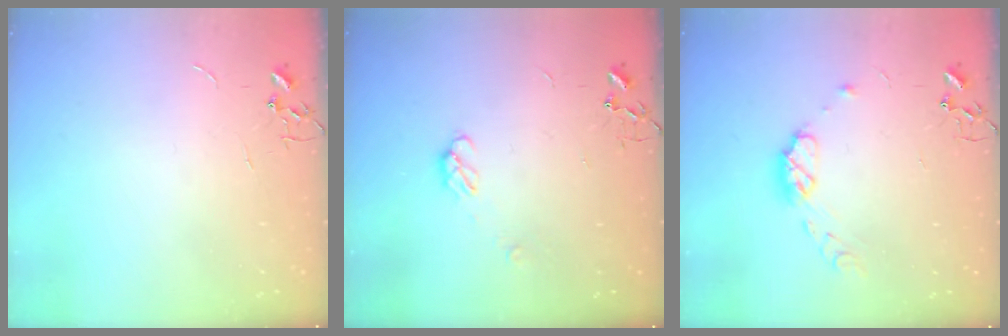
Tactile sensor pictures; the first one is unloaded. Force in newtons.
{"total": 5.1, "press": 5.1, "slide": 0.5}
{"total": 8.4, "press": 8.3, "slide": 0.6}